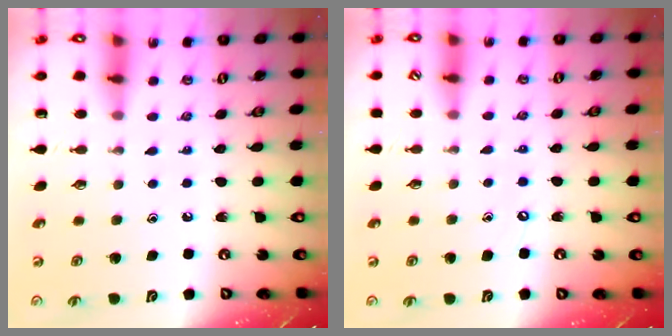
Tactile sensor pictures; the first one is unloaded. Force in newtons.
{"total": 4.0, "press": 4.0, "slide": 0.6}